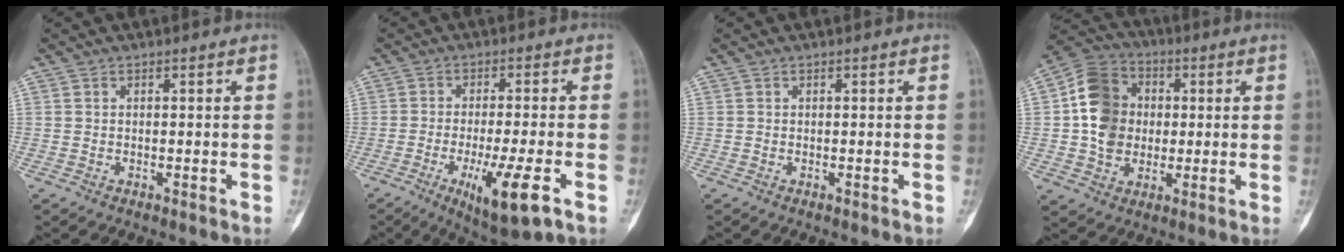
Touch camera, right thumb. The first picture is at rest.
{"total": 10.5, "force": [-4.2, 1.8, 9.5], "torque": [-0.166, -0.010, -0.063]}
{"total": 0.0}
{"total": 12.9, "force": [0.7, 10.7, 7.1], "torque": [-0.101, 0.016, 0.005]}